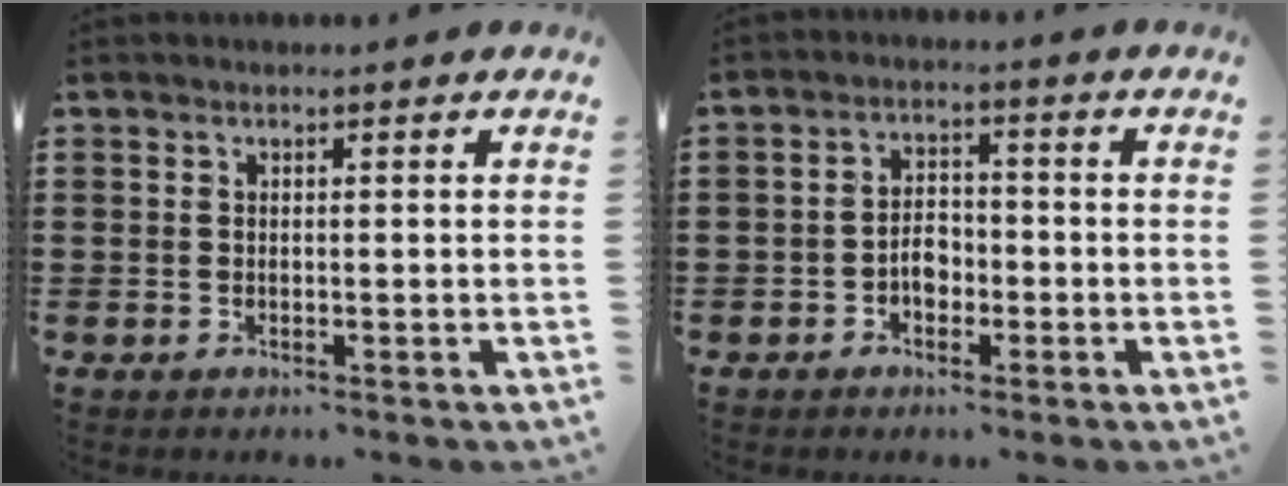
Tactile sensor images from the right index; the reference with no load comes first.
{"total": 3.5, "force": [-1.3, 2.5, 2.2], "torque": [-0.044, 0.006, -0.026]}